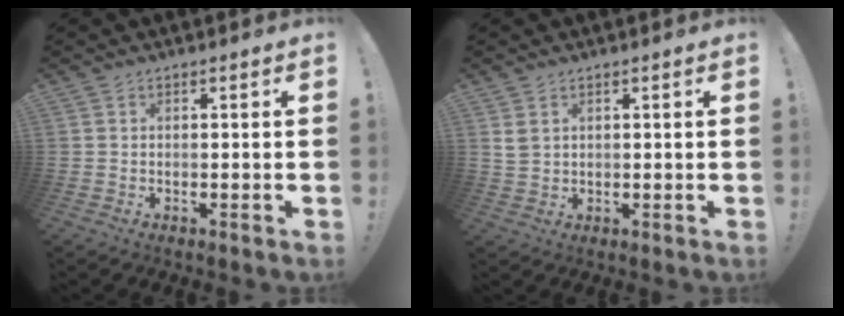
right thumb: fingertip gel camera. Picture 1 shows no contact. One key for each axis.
{"total": 3.0, "fx": 1.5, "fy": 2.0, "fz": 1.6, "tx": -0.025, "ty": -0.003, "tz": 0.030}